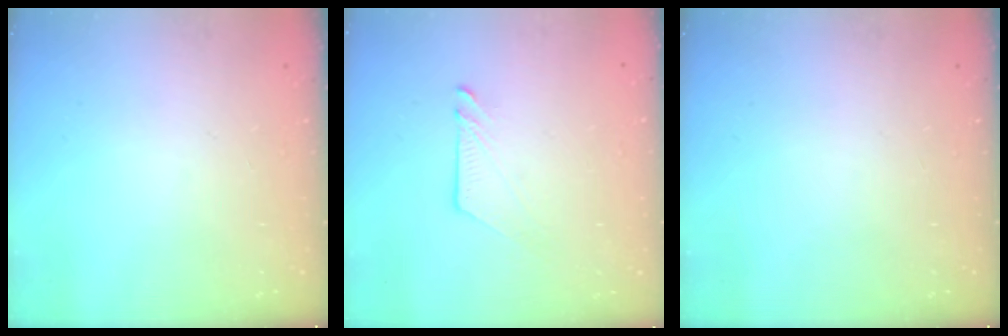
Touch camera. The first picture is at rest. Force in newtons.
{"total": 4.8, "press": 4.7, "slide": 0.6}
{"total": 0.0}